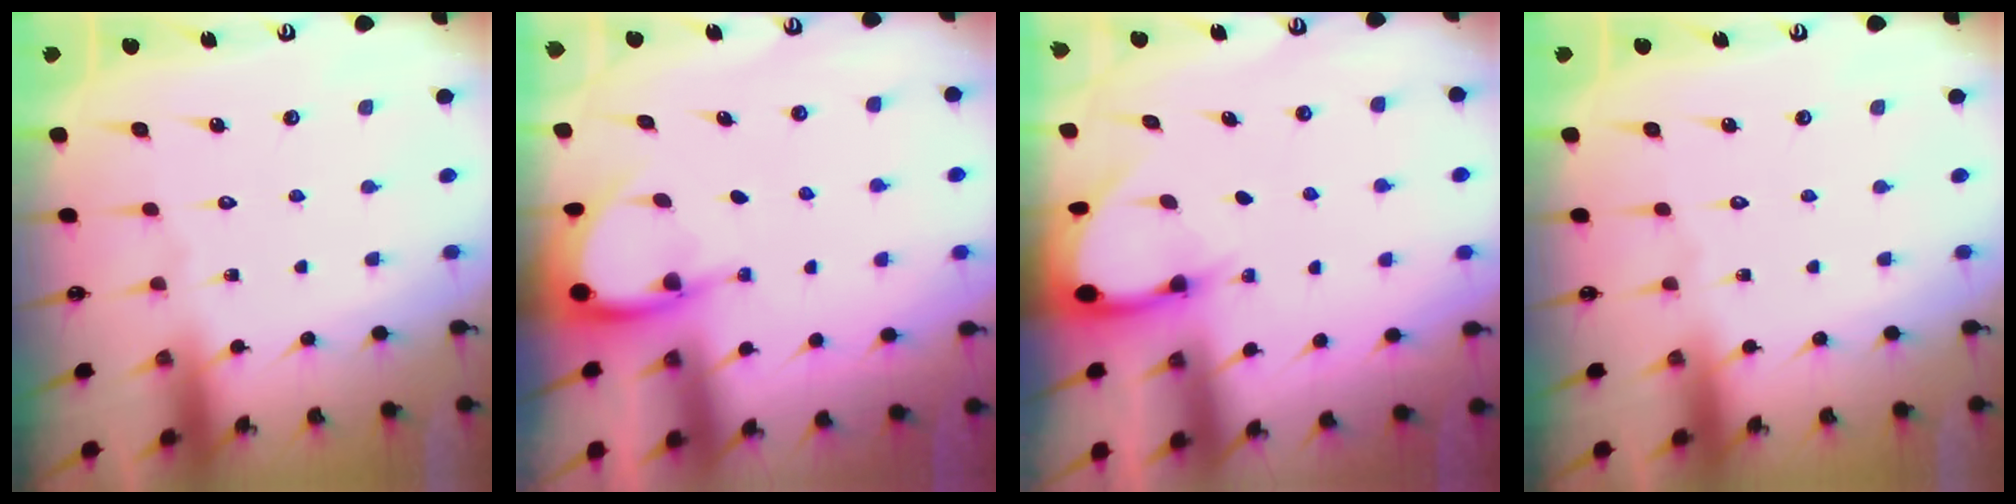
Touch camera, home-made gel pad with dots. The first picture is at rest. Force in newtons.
{"total": 4.0, "press": 4.0, "slide": 0.2}
{"total": 3.5, "press": 3.5, "slide": 0.2}
{"total": 0.0}